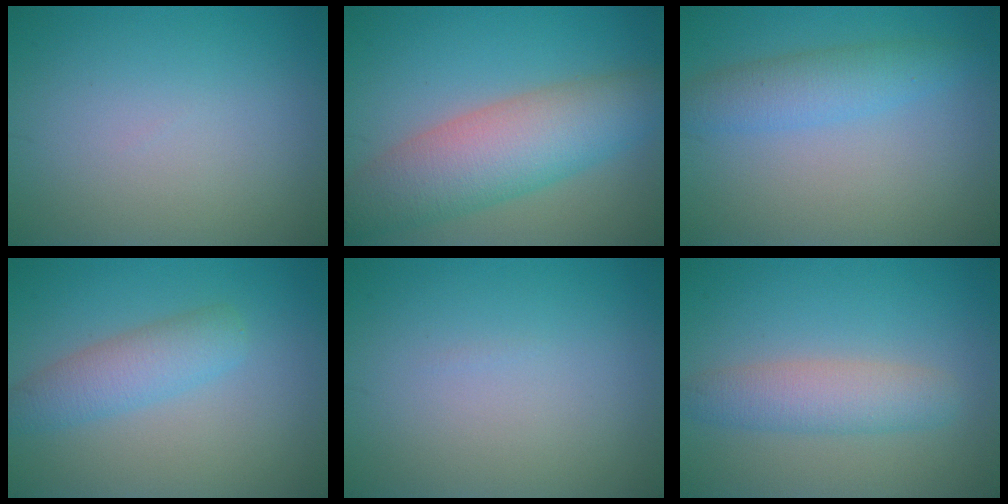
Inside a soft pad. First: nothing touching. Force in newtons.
{"total": 7.9, "press": 7.9, "slide": 0.5}
{"total": 3.3, "press": 3.3, "slide": 0.1}
{"total": 3.4, "press": 3.4, "slide": 0.1}
{"total": 0.0}
{"total": 3.5, "press": 3.5, "slide": 0.1}